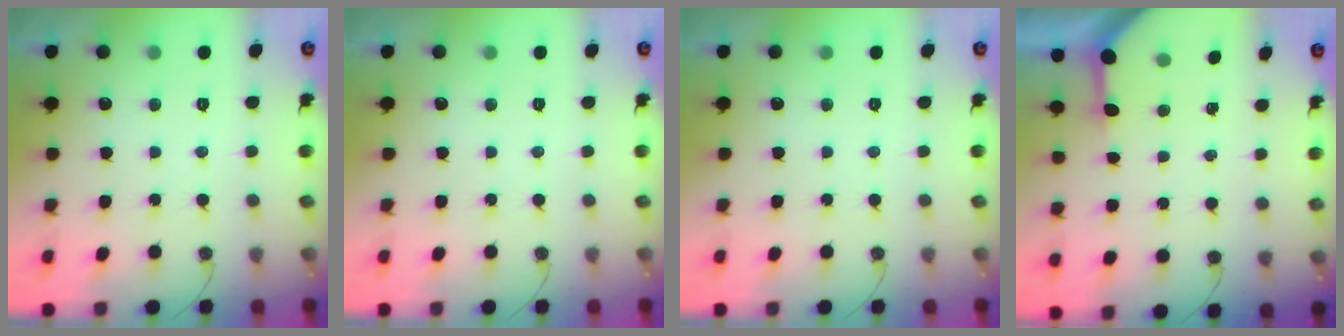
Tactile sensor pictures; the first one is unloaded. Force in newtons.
{"total": 0.0}
{"total": 0.0}
{"total": 3.5, "press": 3.5, "slide": 0.3}